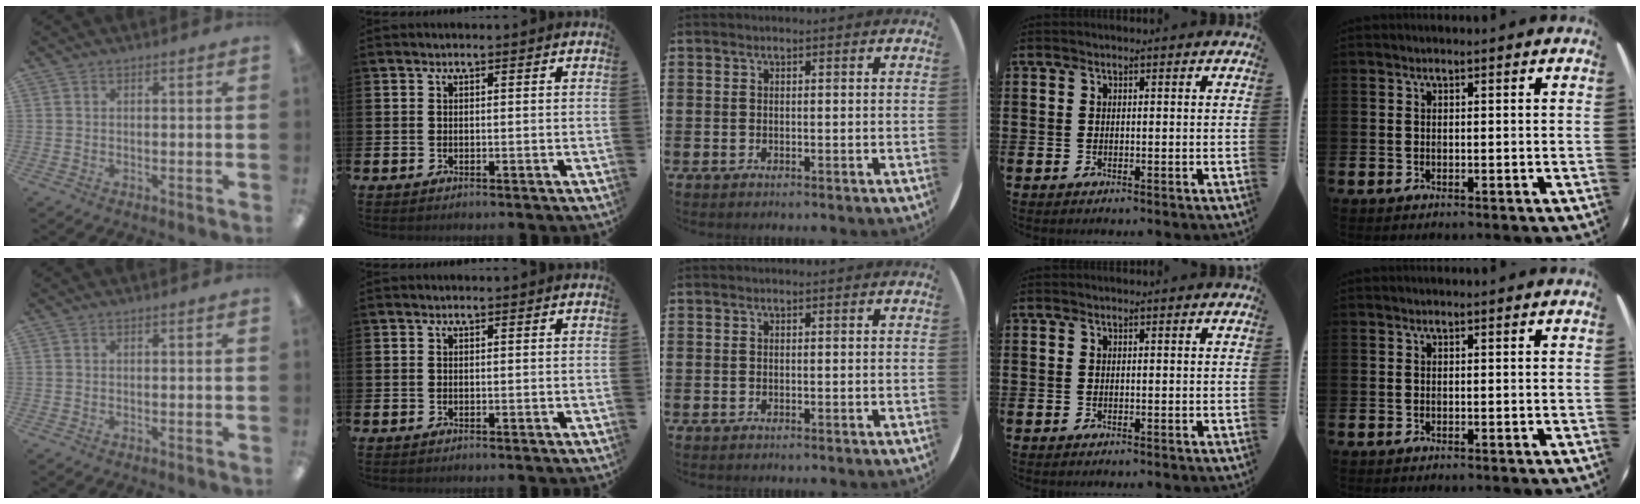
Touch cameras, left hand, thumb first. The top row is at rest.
{}